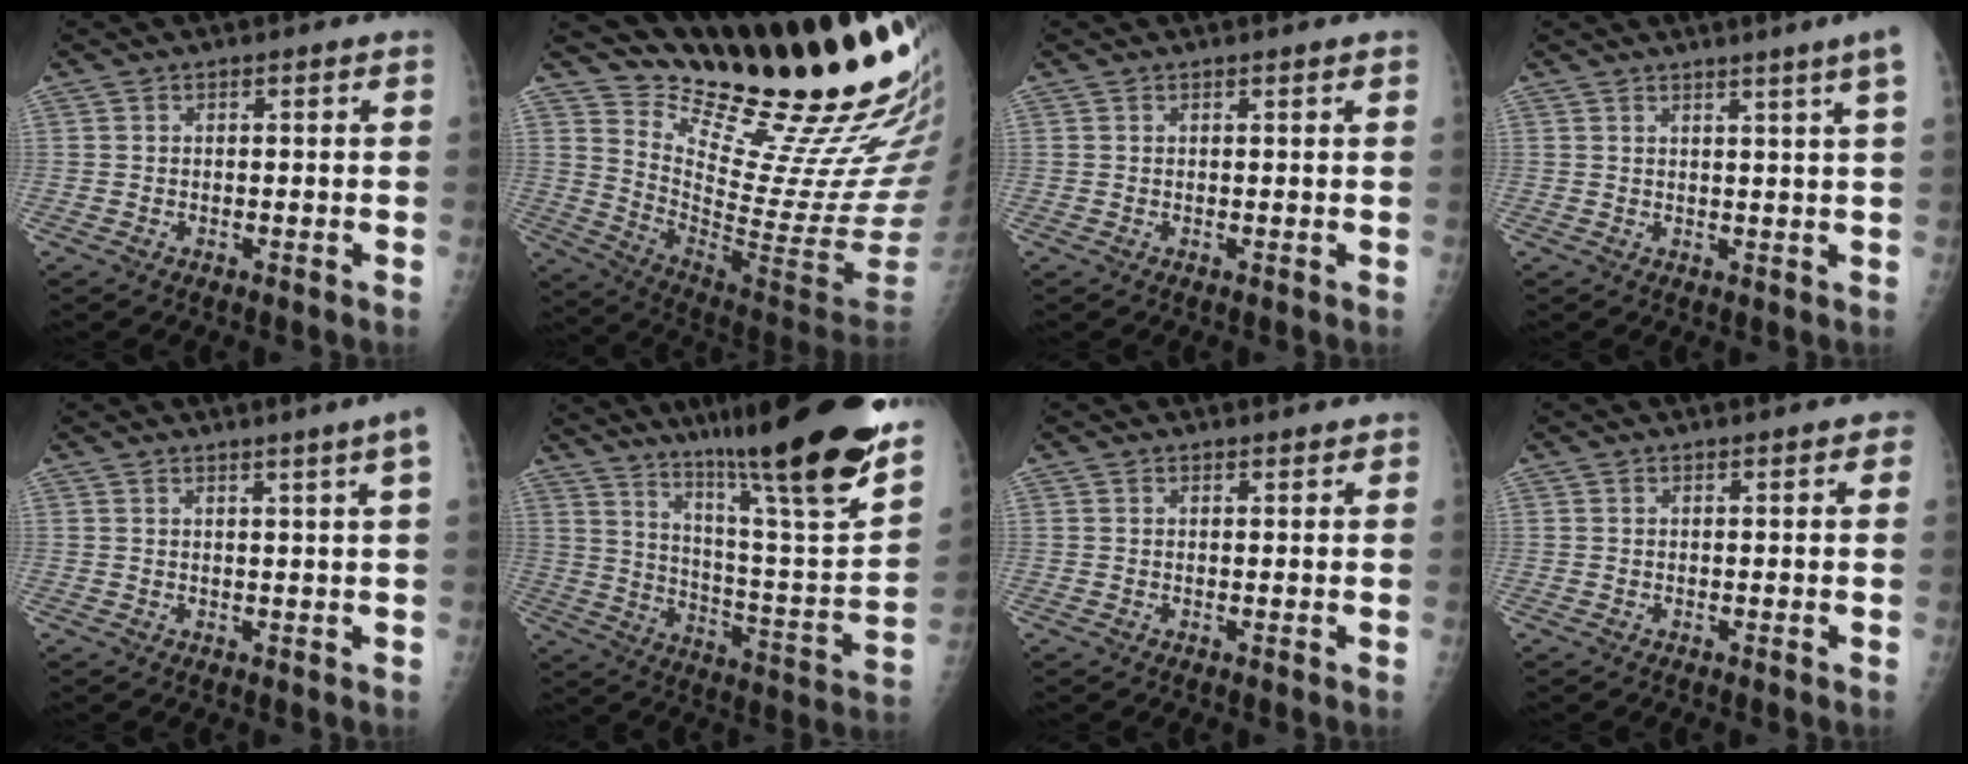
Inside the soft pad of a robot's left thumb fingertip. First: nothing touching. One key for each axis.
{"total": 26.8, "fx": 21.7, "fy": 3.8, "fz": 15.3, "tx": -0.199, "ty": -0.168, "tz": 0.326}
{"total": 0.8, "fx": 0.7, "fy": 0.0, "fz": 0.4, "tx": -0.006, "ty": 0.002, "tz": 0.011}
{"total": 5.4, "fx": 3.4, "fy": -1.2, "fz": 4.0, "tx": -0.055, "ty": -0.016, "tz": 0.040}
{"total": 4.0, "fx": 2.4, "fy": -1.1, "fz": 3.0, "tx": -0.041, "ty": -0.012, "tz": 0.033}
{"total": 30.2, "fx": 22.1, "fy": 2.5, "fz": 20.5, "tx": -0.304, "ty": -0.112, "tz": 0.329}
{"total": 1.1, "fx": 1.0, "fy": 0.4, "fz": 0.3, "tx": 0.002, "ty": -0.004, "tz": 0.012}
{"total": 1.8, "fx": 1.0, "fy": 0.7, "fz": 1.2, "tx": -0.010, "ty": 0.001, "tz": 0.010}